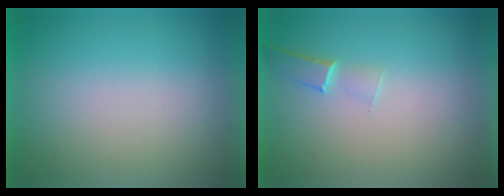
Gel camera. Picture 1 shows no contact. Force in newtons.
{"total": 1.0}